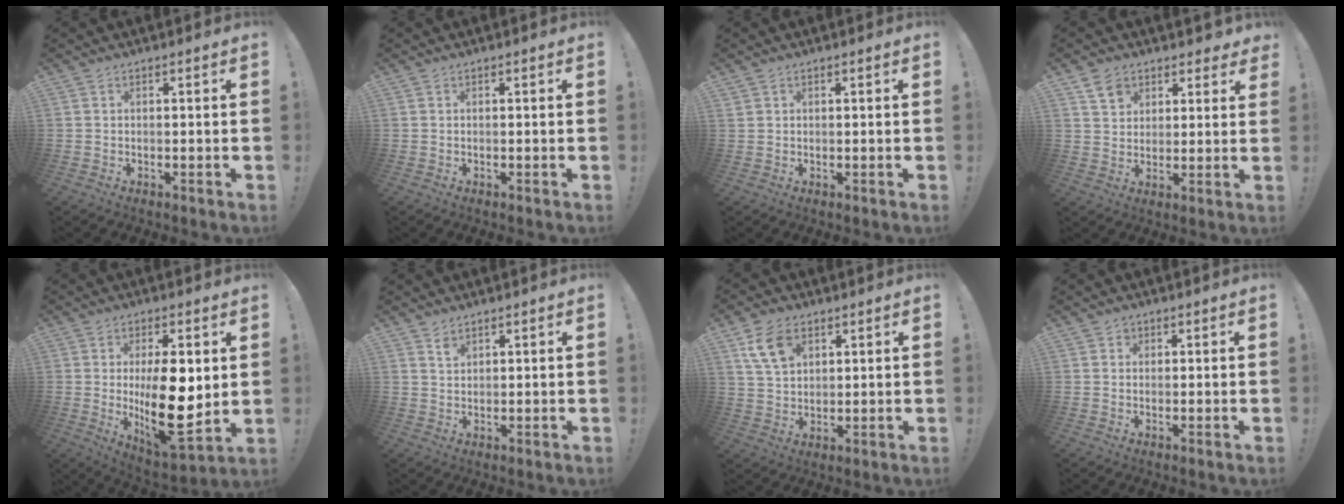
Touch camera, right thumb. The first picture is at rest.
{"total": 0.0}
{"total": 0.9, "force": [0.6, 0.7, 0.1], "torque": [0.003, -0.001, 0.010]}
{"total": 7.4, "force": [4.7, 5.3, 2.2], "torque": [-0.024, -0.029, 0.088]}
{"total": 19.0, "force": [1.3, 8.5, 17.0], "torque": [-0.265, -0.026, 0.029]}
{"total": 2.2, "force": [1.8, 1.0, 0.7], "torque": [0.007, -0.018, 0.029]}
{"total": 9.2, "force": [4.8, 5.9, 5.2], "torque": [-0.096, -0.006, 0.097]}
{"total": 1.4, "force": [0.6, 1.3, 0.2], "torque": [-0.004, 0.003, 0.010]}